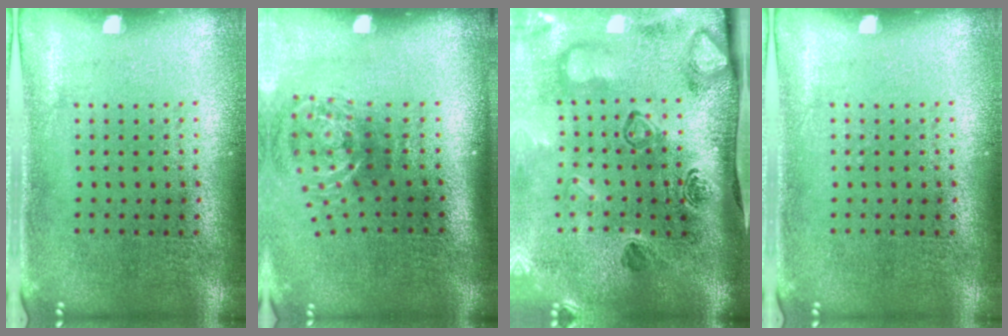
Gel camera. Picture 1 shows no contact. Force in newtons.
{"total": 2.0, "press": 1.3, "slide": 1.6}
{"total": 4.3, "press": 2.9, "slide": 3.2}
{"total": 0.0}